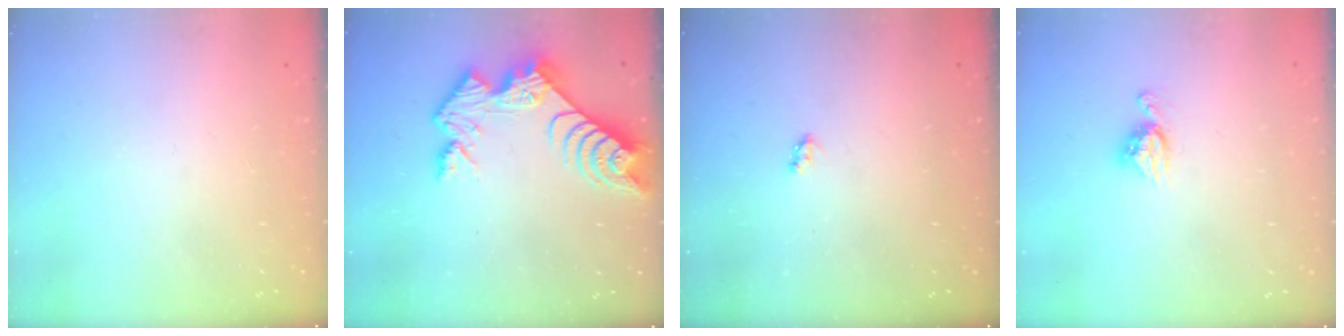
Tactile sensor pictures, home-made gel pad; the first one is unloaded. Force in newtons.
{"total": 11.4, "press": 11.3, "slide": 0.9}
{"total": 2.7, "press": 2.7, "slide": 0.4}
{"total": 6.8, "press": 6.8, "slide": 0.5}